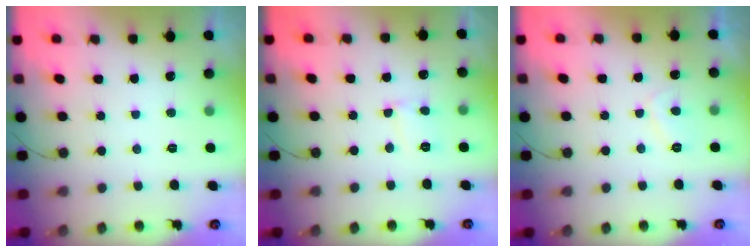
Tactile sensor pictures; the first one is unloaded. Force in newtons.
{"total": 4.8, "press": 4.8, "slide": 0.2}
{"total": 2.5, "press": 2.4, "slide": 0.8}